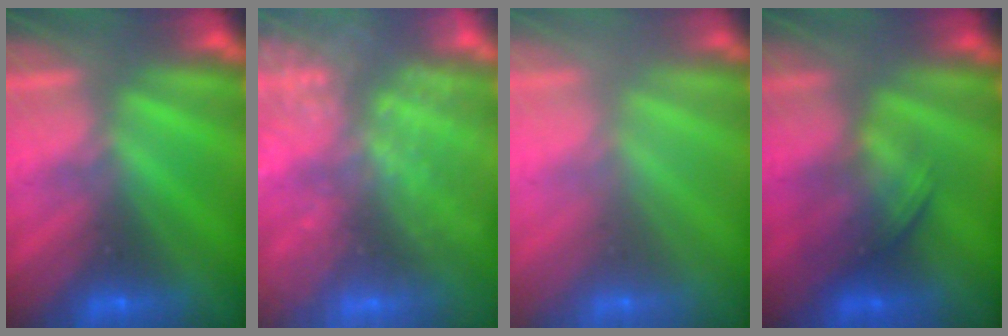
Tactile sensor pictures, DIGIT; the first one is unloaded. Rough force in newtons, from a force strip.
{"total": 6.3}
{"total": 2.4}
{"total": 1.8}